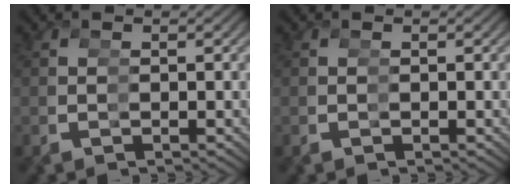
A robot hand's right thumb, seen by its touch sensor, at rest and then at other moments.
{"total": 0.0}